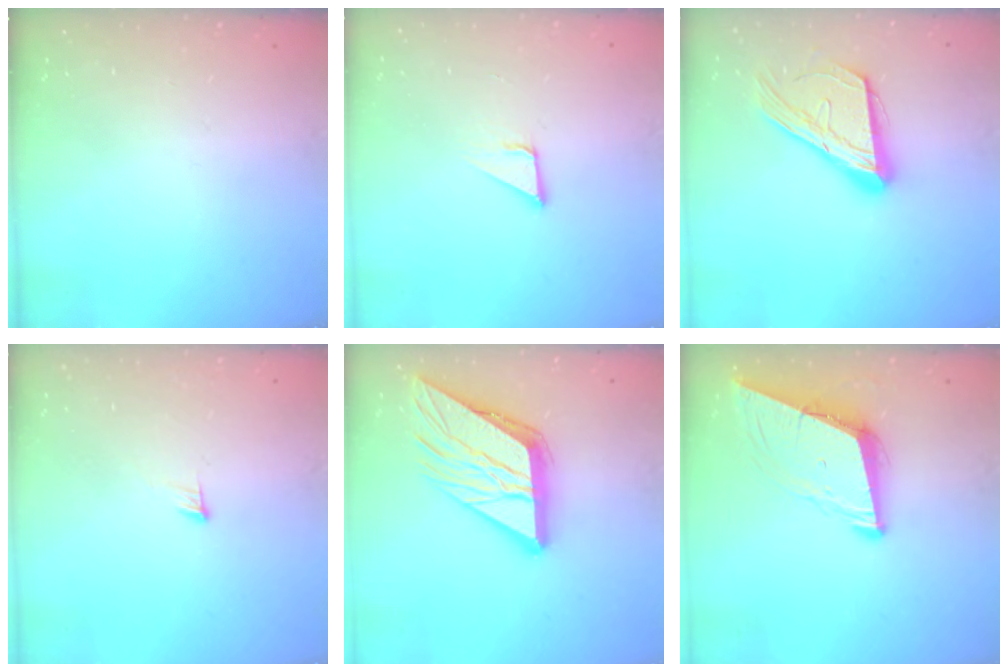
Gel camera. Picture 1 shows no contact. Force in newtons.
{"total": 2.1, "press": 2.1, "slide": 0.0}
{"total": 15.8, "press": 15.7, "slide": 1.0}
{"total": 3.3, "press": 3.3, "slide": 0.2}
{"total": 17.6, "press": 17.4, "slide": 2.1}
{"total": 8.9, "press": 8.0, "slide": 3.7}